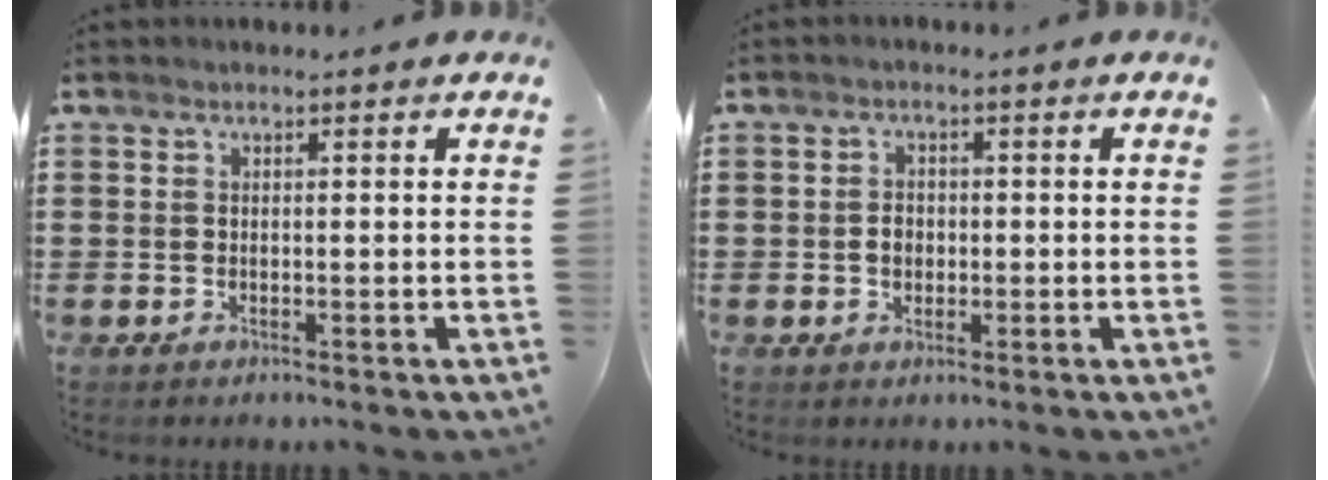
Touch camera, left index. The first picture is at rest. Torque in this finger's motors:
{"motor_torque": [0.26, 0.27, 0.22, 0.02]}